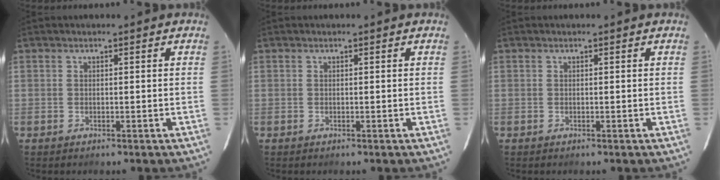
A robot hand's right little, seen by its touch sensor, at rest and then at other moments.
{"total": 0.0}
{"total": 0.0}